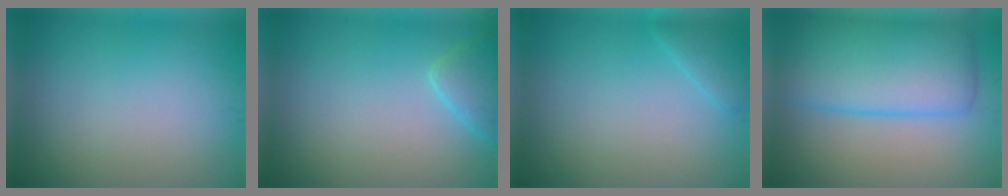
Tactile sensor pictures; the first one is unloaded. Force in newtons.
{"total": 2.2, "press": 2.2, "slide": 0.1}
{"total": 1.5, "press": 1.5, "slide": 0.0}
{"total": 8.3, "press": 8.3, "slide": 0.0}